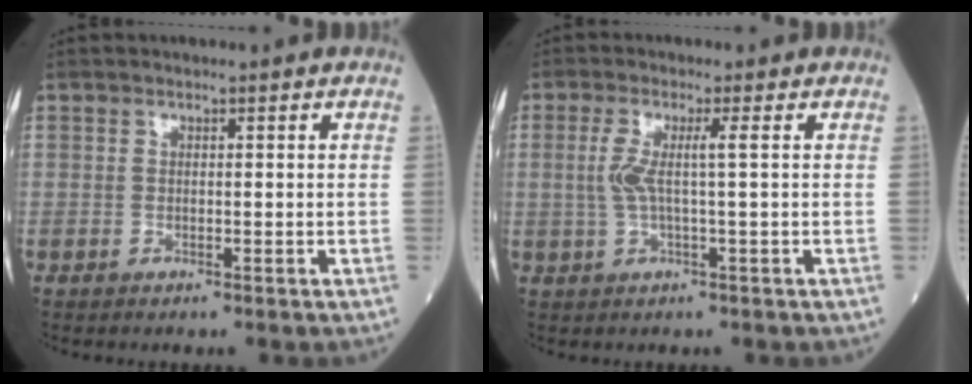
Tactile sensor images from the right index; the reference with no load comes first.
{"total": 3.9, "force": [0.3, -0.2, 3.9], "torque": [-0.089, 0.006, 0.007]}